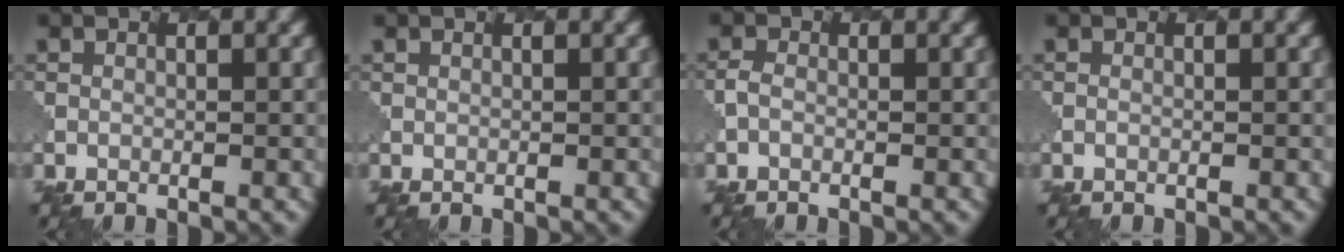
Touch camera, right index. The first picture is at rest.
{"total": 0.0}
{"total": 0.7, "force": [-0.5, 0.4, 0.3], "torque": [-0.012, -0.001, -0.016]}
{"total": 0.0}